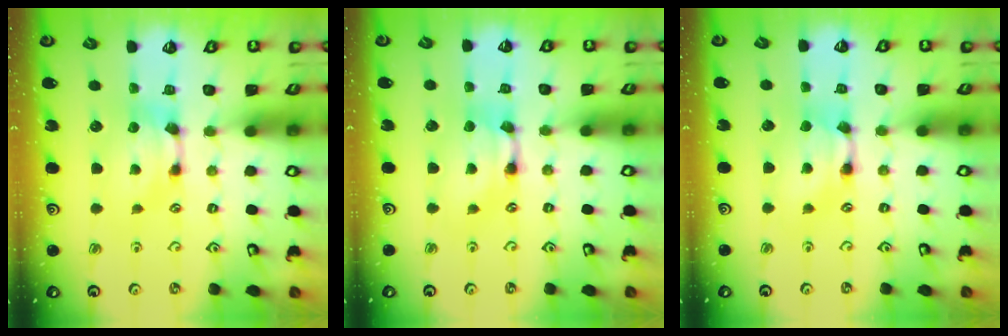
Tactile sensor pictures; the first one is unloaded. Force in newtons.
{"total": 2.0, "press": 2.0, "slide": 0.1}
{"total": 1.3, "press": 1.3, "slide": 0.1}